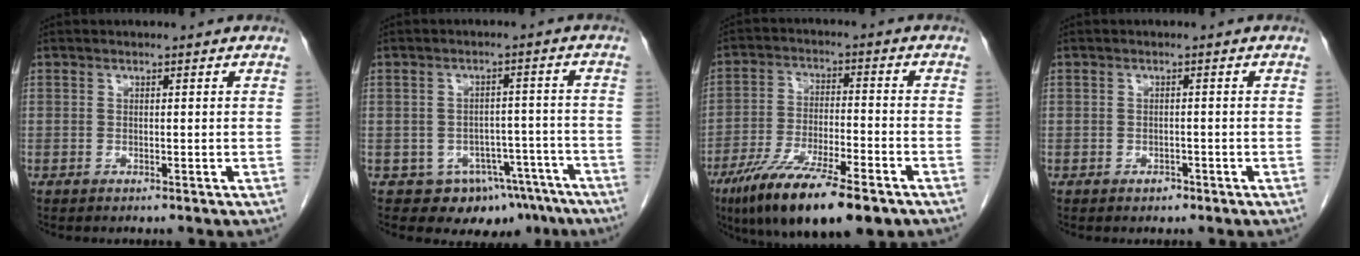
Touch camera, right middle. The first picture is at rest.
{"total": 8.9, "force": [-6.4, 5.8, 2.1], "torque": [-0.007, 0.028, -0.079]}
{"total": 15.5, "force": [-10.3, 2.6, 11.3], "torque": [-0.194, -0.033, -0.176]}
{"total": 0.8, "force": [-0.7, 0.3, 0.3], "torque": [-0.006, 0.001, -0.009]}